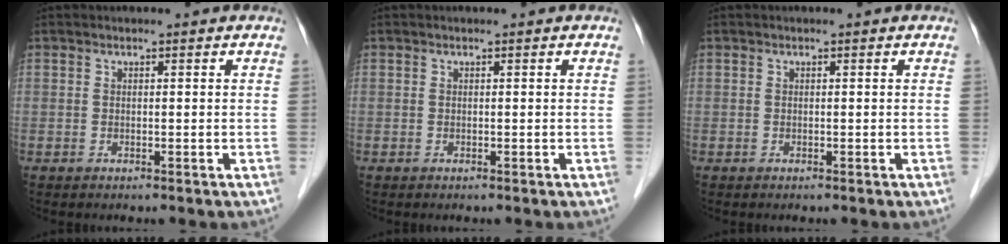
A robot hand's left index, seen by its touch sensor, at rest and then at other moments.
{"total": 0.0}
{"total": 0.0}